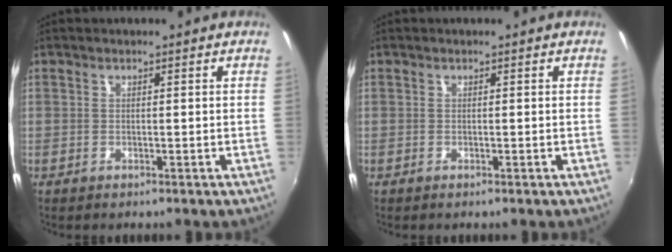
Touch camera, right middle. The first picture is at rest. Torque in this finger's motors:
{"motor_torque": [0.06, -0.32, 0.04, 0.00]}